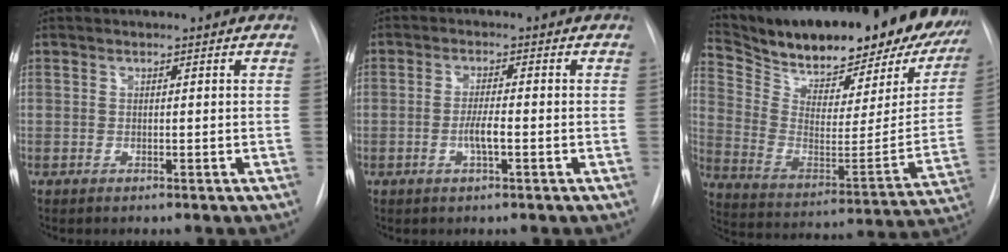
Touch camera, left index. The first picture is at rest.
{"total": 3.0, "force": [-1.0, 0.3, 2.8], "torque": [-0.056, -0.003, -0.019]}
{"total": 33.0, "force": [27.5, 9.7, 15.4], "torque": [-0.273, -0.049, 0.379]}